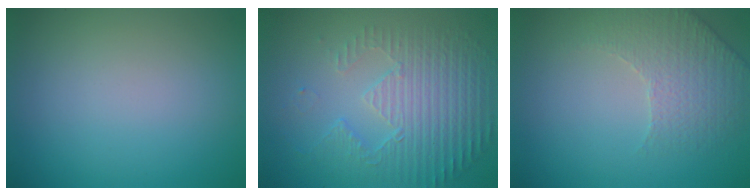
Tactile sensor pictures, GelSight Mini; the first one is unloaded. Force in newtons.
{"total": 5.4, "press": 3.6, "slide": 4.1}
{"total": 2.2, "press": 2.0, "slide": 1.0}